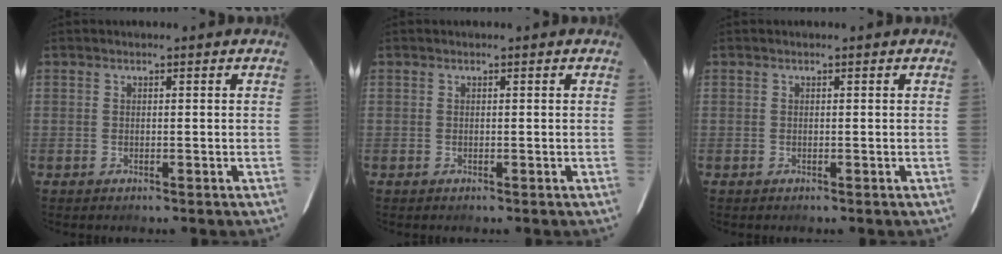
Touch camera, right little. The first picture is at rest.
{"total": 0.0}
{"total": 0.0}